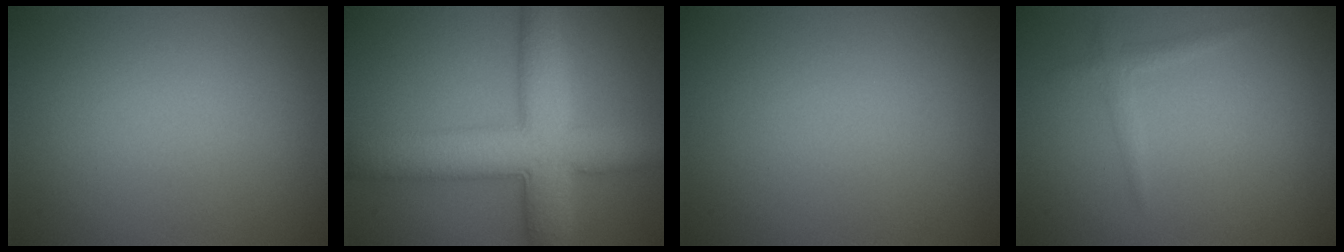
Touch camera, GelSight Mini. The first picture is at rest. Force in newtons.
{"total": 8.9, "press": 8.9, "slide": 0.1}
{"total": 0.0}
{"total": 1.1, "press": 1.1, "slide": 0.0}